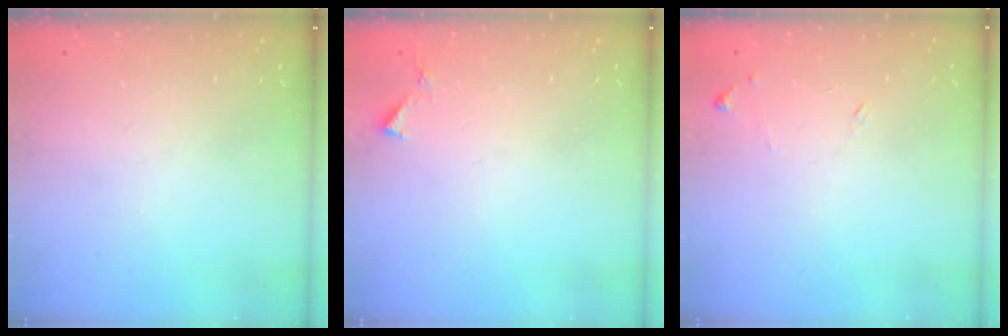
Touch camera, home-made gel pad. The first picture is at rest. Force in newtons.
{"total": 3.2, "press": 3.2, "slide": 0.2}
{"total": 5.5, "press": 5.4, "slide": 0.4}